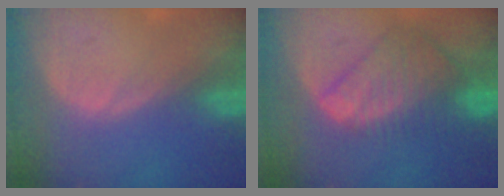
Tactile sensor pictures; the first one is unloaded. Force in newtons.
{"total": 9.0, "press": 7.7, "slide": 4.7}